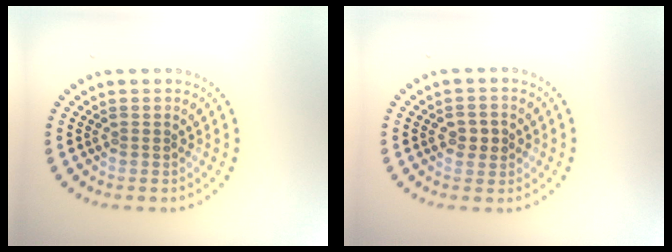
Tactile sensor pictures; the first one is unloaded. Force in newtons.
{"total": 2.0, "press": 2.0, "slide": 0.1}